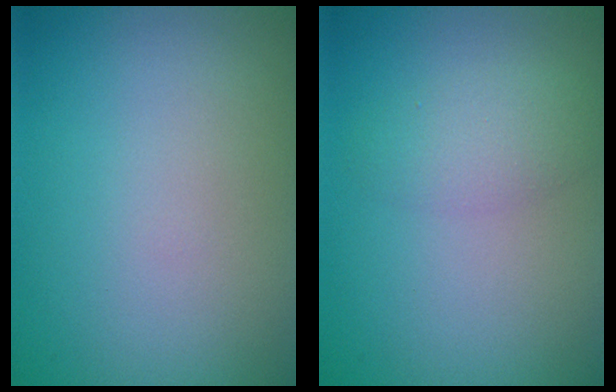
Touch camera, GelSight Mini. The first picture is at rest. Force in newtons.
{"total": 2.2, "press": 2.2, "slide": 0.1}